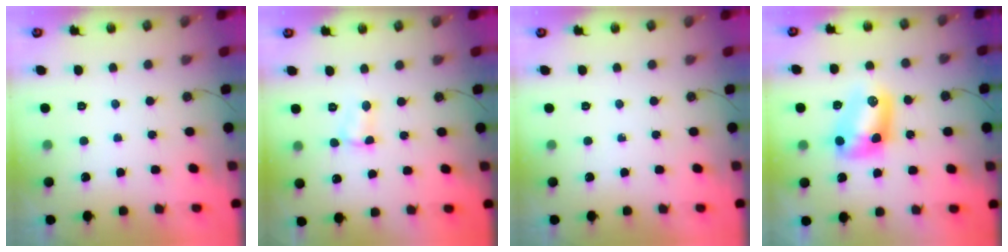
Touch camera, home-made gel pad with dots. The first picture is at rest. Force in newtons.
{"total": 3.3, "press": 3.3, "slide": 0.5}
{"total": 0.0}
{"total": 9.6, "press": 9.5, "slide": 1.2}